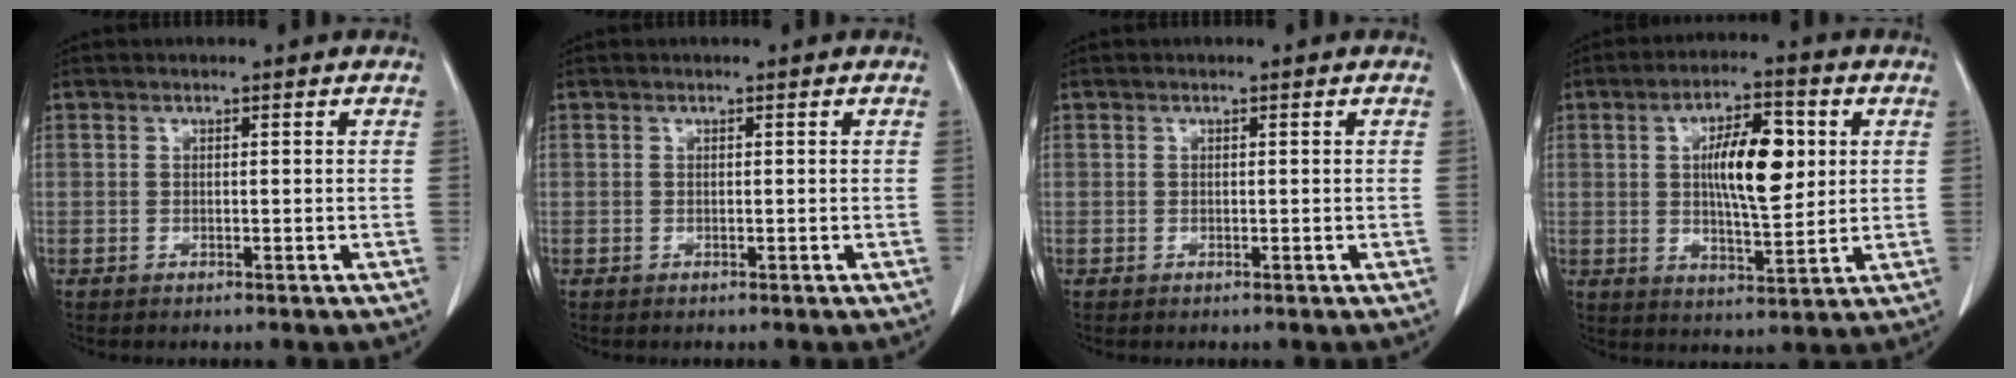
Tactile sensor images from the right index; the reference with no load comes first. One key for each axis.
{"total": 0.0}
{"total": 0.0}
{"total": 10.8, "fx": 2.0, "fy": 3.3, "fz": 10.1, "tx": -0.172, "ty": 0.008, "tz": 0.034}